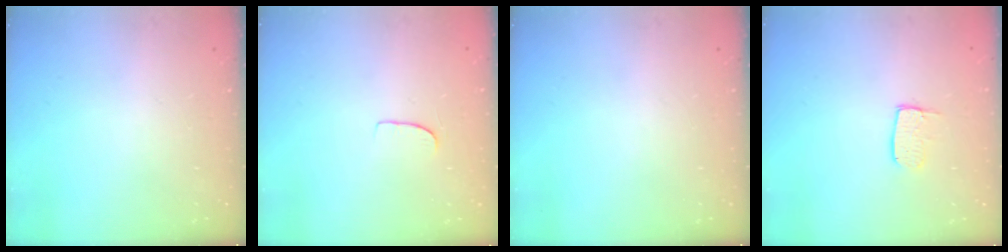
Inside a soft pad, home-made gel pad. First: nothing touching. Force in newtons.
{"total": 5.8, "press": 5.8, "slide": 0.3}
{"total": 0.0}
{"total": 5.8, "press": 5.8, "slide": 0.4}